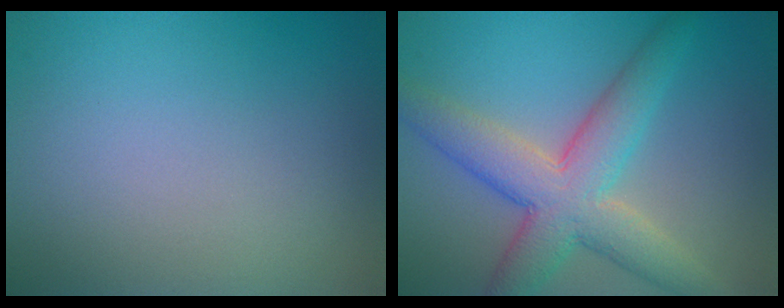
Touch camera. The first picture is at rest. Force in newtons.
{"total": 6.9, "press": 6.9, "slide": 0.1}